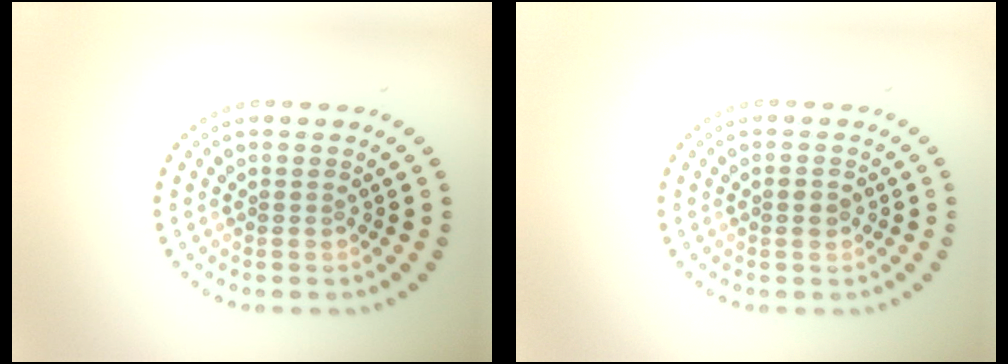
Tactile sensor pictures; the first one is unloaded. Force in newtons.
{"total": 1.1, "press": 1.1, "slide": 0.2}